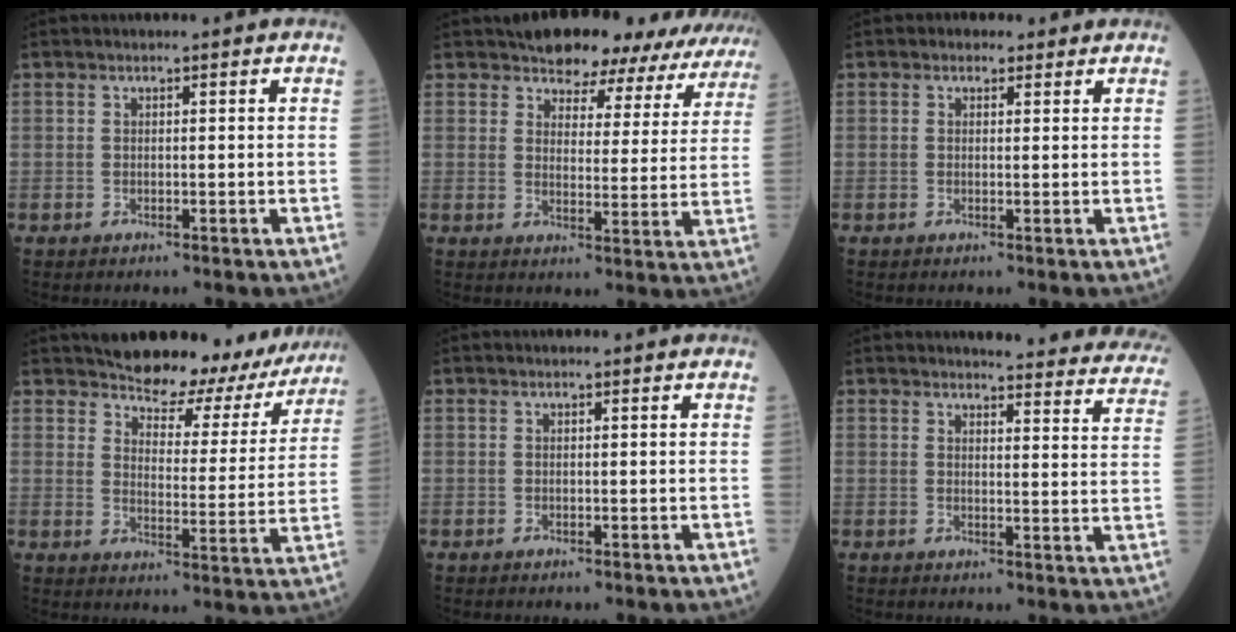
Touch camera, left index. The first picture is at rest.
{"total": 15.5, "force": [14.5, 5.1, 2.3], "torque": [0.010, -0.016, 0.142]}
{"total": 1.5, "force": [1.0, 1.1, 0.3], "torque": [-0.003, 0.005, 0.010]}
{"total": 15.8, "force": [14.3, 5.1, 4.3], "torque": [-0.034, -0.021, 0.163]}
{"total": 0.0}
{"total": 21.1, "force": [20.3, 2.7, 5.0], "torque": [-0.034, -0.088, 0.208]}